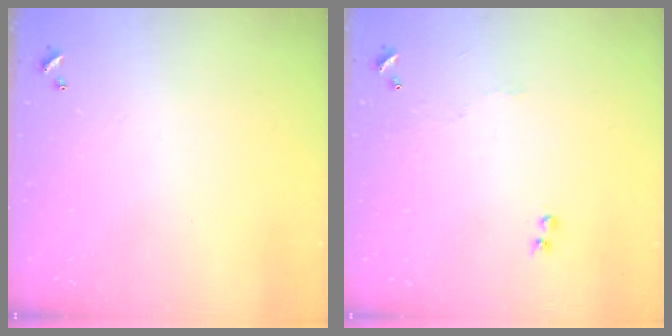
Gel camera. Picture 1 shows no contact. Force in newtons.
{"total": 3.0, "press": 2.9, "slide": 0.6}